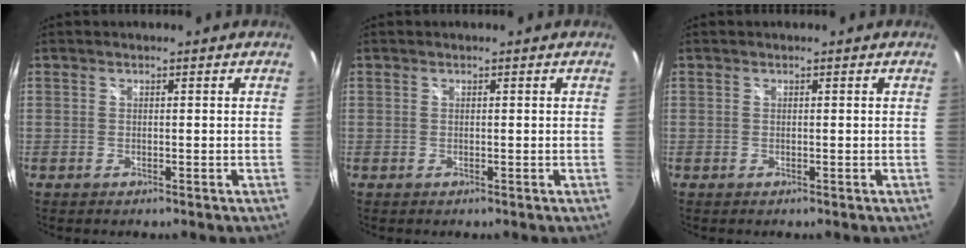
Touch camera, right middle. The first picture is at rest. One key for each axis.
{"total": 0.0}
{"total": 0.0}